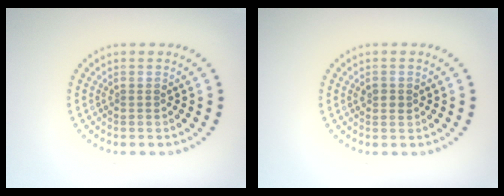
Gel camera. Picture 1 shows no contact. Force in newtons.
{"total": 1.1, "press": 1.1, "slide": 0.2}